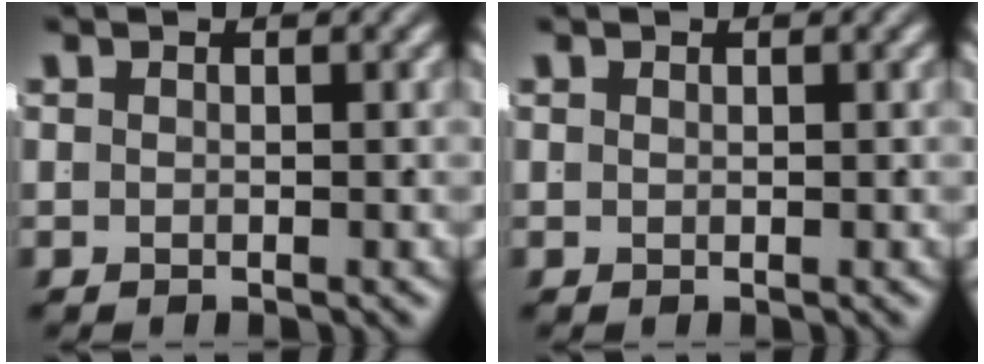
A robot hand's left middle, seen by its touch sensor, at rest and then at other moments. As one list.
[{"total": 0.0}]